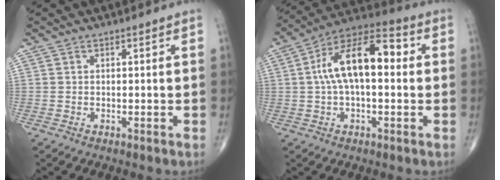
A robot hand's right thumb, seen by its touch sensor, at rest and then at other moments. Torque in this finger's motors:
{"motor_torque": [1.18, 1.31, 1.48, -0.03, 0.10]}